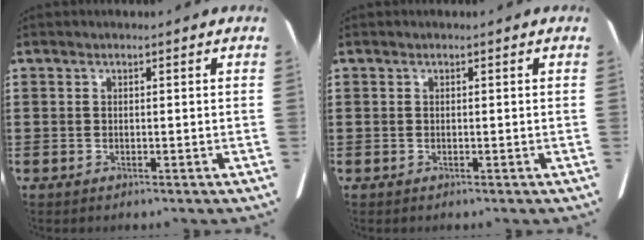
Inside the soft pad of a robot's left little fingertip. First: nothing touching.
{"total": 0.0}